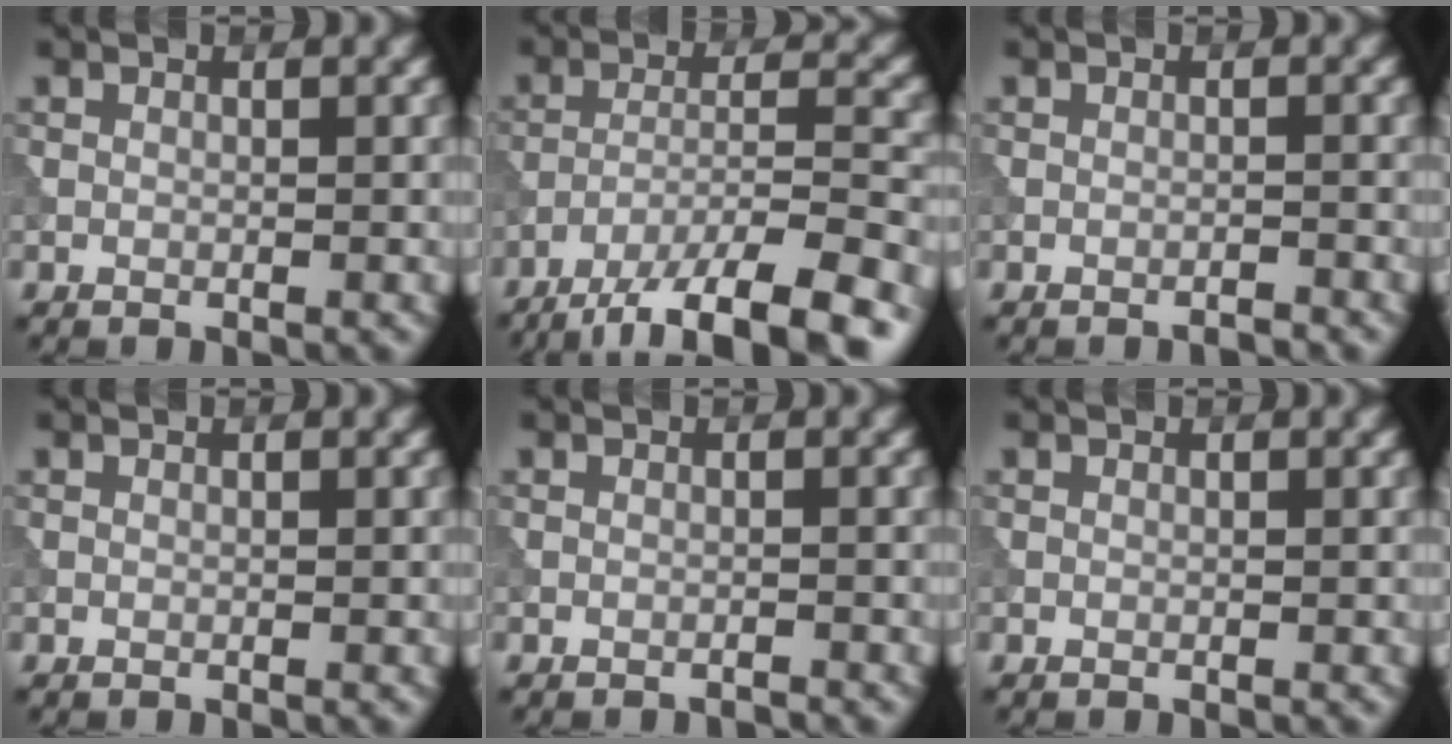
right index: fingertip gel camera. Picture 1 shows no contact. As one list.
[{"total": 11.6, "force": [-8.8, 2.8, 7.0], "torque": [-0.108, -0.010, -0.128]}, {"total": 1.0, "force": [-0.9, 0.1, 0.4], "torque": [-0.002, 0.002, -0.019]}, {"total": 0.0}, {"total": 0.7, "force": [-0.7, 0.0, 0.2], "torque": [0.000, 0.002, -0.015]}, {"total": 0.0}]